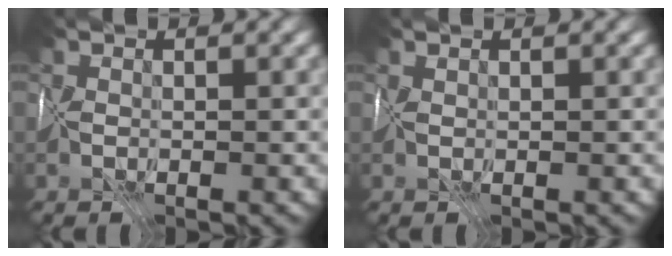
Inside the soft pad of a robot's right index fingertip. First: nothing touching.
{"total": 0.6, "force": [0.5, 0.1, 0.3], "torque": [-0.014, 0.001, 0.014]}